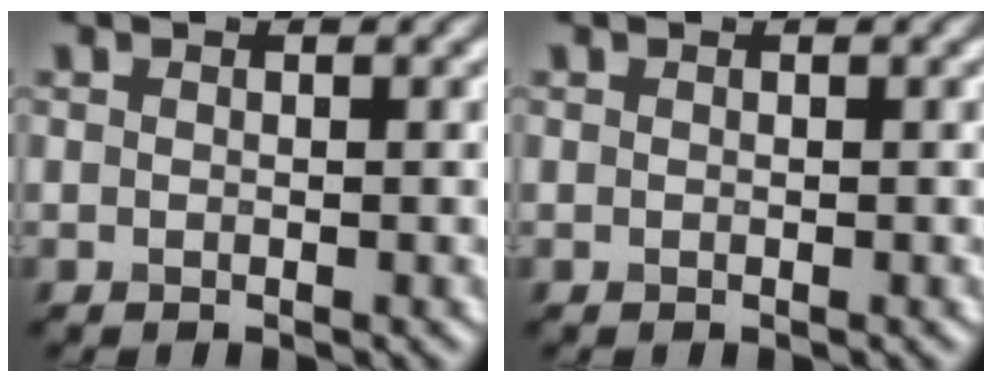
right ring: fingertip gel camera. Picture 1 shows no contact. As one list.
[{"total": 0.0}]